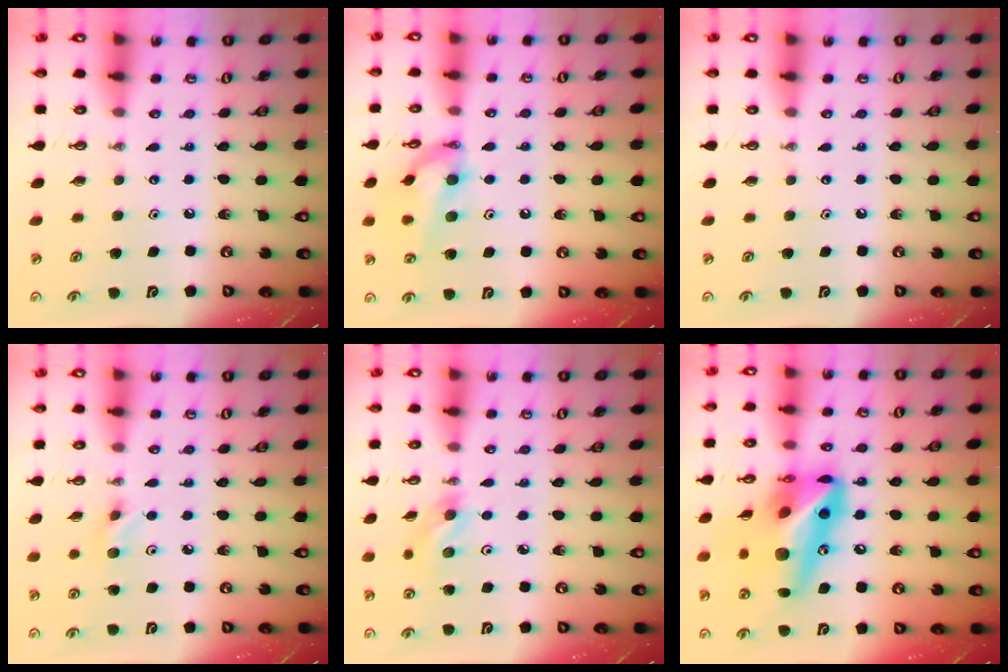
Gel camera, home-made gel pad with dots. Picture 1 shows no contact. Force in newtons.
{"total": 13.9, "press": 13.7, "slide": 1.8}
{"total": 0.0}
{"total": 4.2, "press": 4.1, "slide": 0.9}
{"total": 5.4, "press": 5.0, "slide": 2.0}
{"total": 22.0, "press": 21.7, "slide": 3.5}